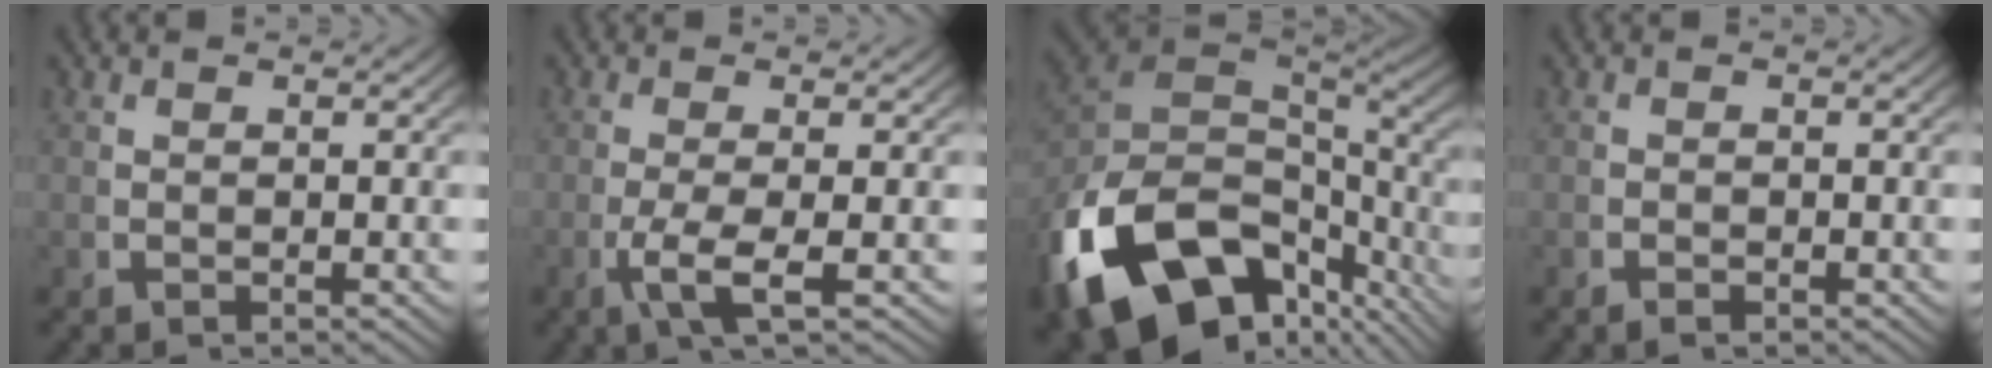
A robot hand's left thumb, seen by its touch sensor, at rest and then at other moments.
{"total": 4.2, "force": [-0.6, 1.3, 4.0], "torque": [-0.095, -0.009, -0.008]}
{"total": 20.0, "force": [-5.4, 12.9, 14.3], "torque": [-0.302, -0.067, -0.047]}
{"total": 0.5, "force": [-0.5, 0.1, 0.1], "torque": [0.001, -0.002, -0.012]}